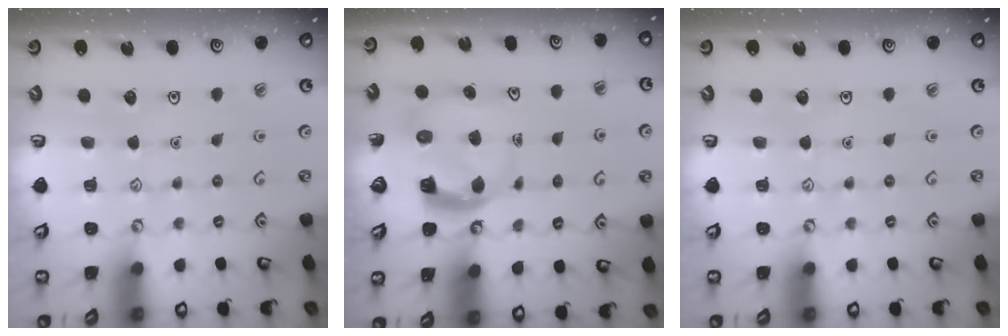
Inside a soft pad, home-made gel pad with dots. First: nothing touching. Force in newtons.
{"total": 4.8, "press": 4.7, "slide": 0.4}
{"total": 0.0}